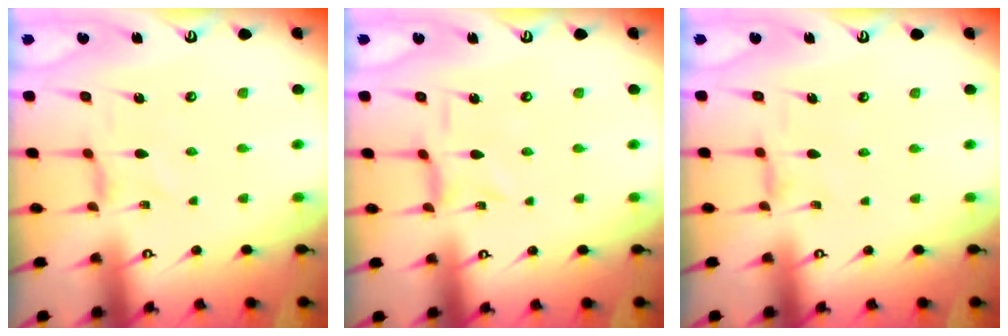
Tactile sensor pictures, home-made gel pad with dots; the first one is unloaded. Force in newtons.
{"total": 0.8, "press": 0.7, "slide": 0.3}
{"total": 1.4, "press": 1.4, "slide": 0.4}